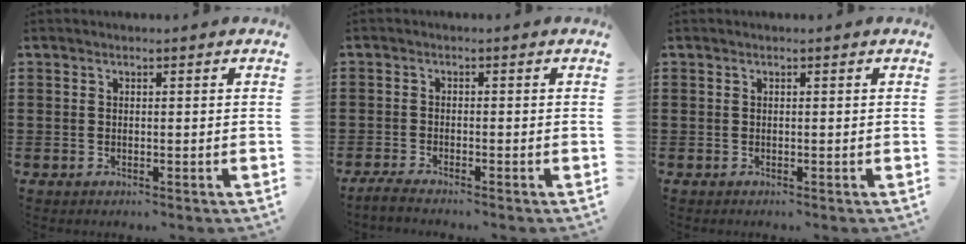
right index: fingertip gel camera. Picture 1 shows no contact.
{"total": 1.7, "force": [-1.7, -0.1, 0.3], "torque": [-0.007, 0.002, -0.034]}
{"total": 0.0}